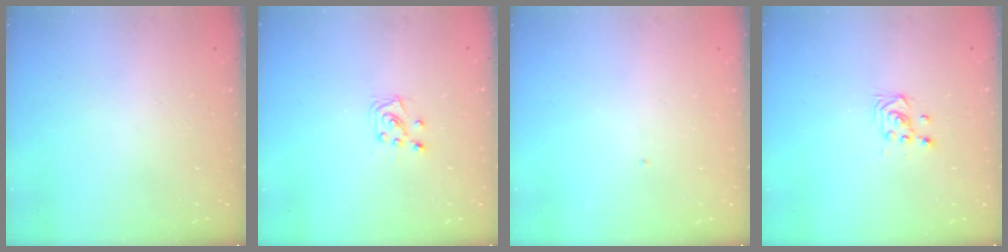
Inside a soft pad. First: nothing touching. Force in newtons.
{"total": 6.4, "press": 6.4, "slide": 0.6}
{"total": 0.0}
{"total": 3.7, "press": 3.5, "slide": 1.1}